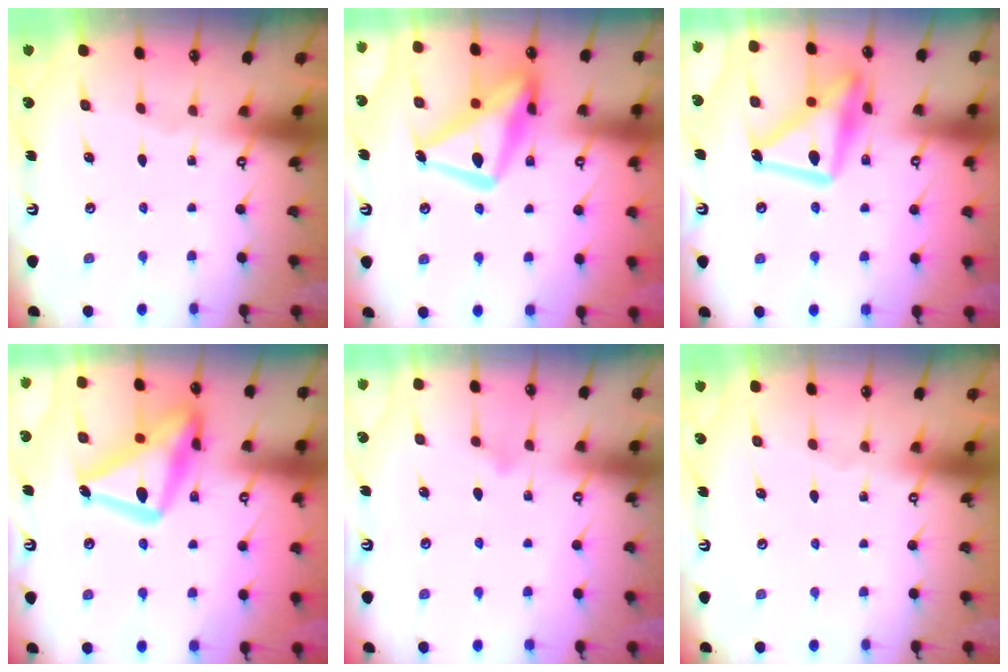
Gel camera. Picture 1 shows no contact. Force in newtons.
{"total": 18.2, "press": 18.1, "slide": 1.8}
{"total": 16.6, "press": 16.5, "slide": 1.2}
{"total": 22.2, "press": 22.2, "slide": 1.5}
{"total": 6.2, "press": 6.2, "slide": 0.5}
{"total": 0.0}